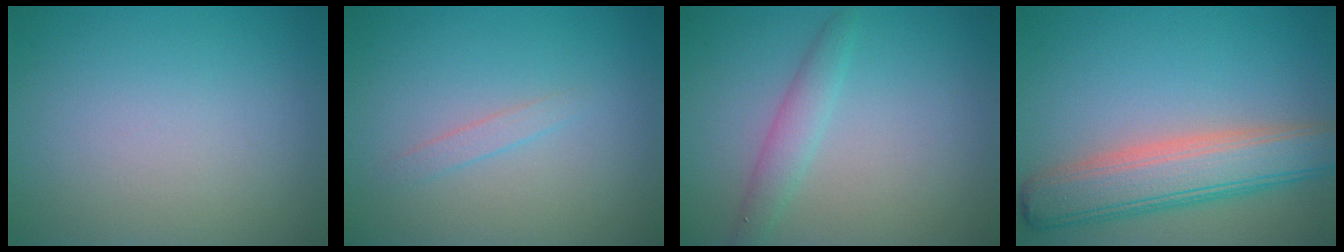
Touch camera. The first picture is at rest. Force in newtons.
{"total": 1.0, "press": 1.0, "slide": 0.1}
{"total": 2.0, "press": 2.0, "slide": 0.0}
{"total": 6.8, "press": 6.8, "slide": 0.5}